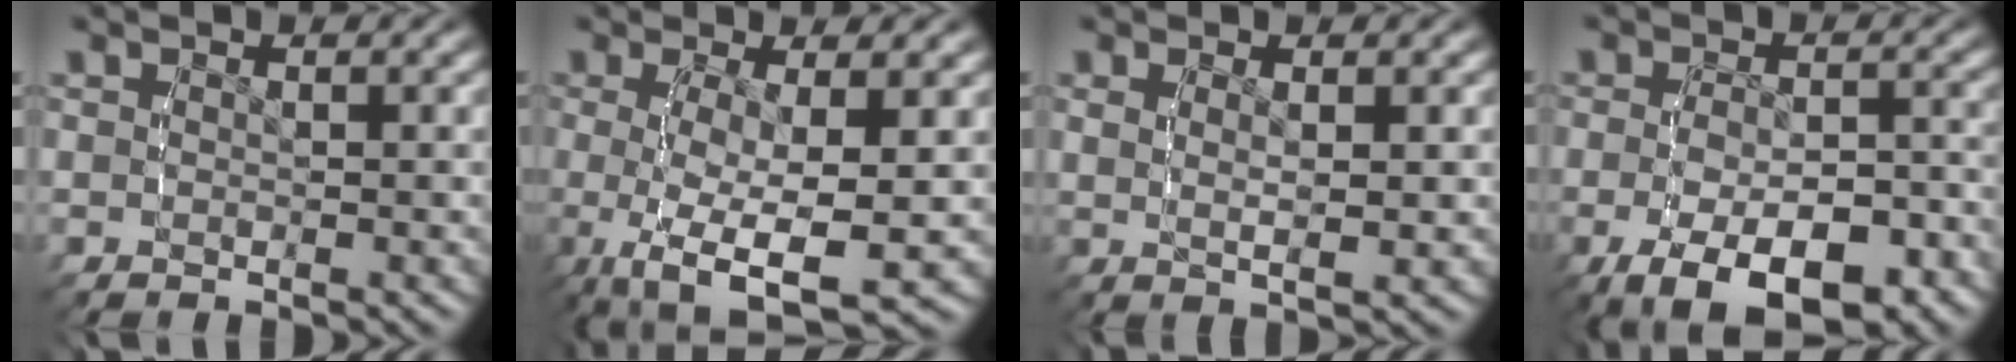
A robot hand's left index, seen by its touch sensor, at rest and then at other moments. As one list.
[{"total": 8.5, "force": [-3.6, 4.0, 6.6], "torque": [-0.161, -0.055, -0.025]}, {"total": 2.1, "force": [0.9, 0.0, 1.9], "torque": [-0.029, -0.008, 0.025]}, {"total": 9.0, "force": [-5.5, 4.1, 5.9], "torque": [-0.106, -0.033, -0.066]}]